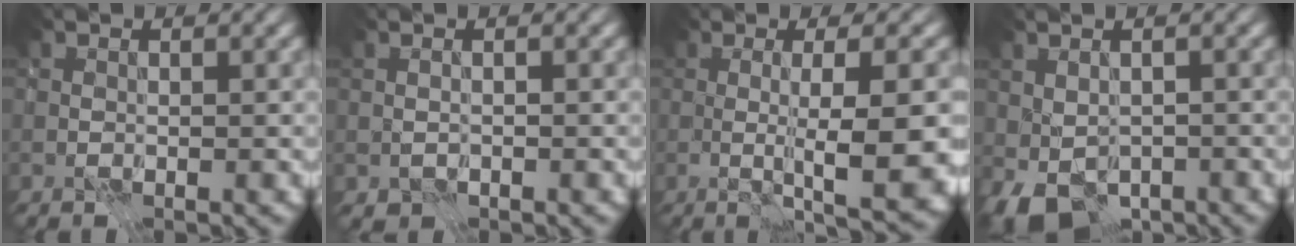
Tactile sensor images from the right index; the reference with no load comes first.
{"total": 0.9, "force": [-0.7, 0.5, 0.4], "torque": [-0.009, -0.005, -0.005]}
{"total": 9.5, "force": [-1.3, 1.9, 9.2], "torque": [-0.125, -0.009, -0.012]}
{"total": 5.0, "force": [-2.7, 3.0, 2.9], "torque": [-0.050, -0.016, -0.027]}